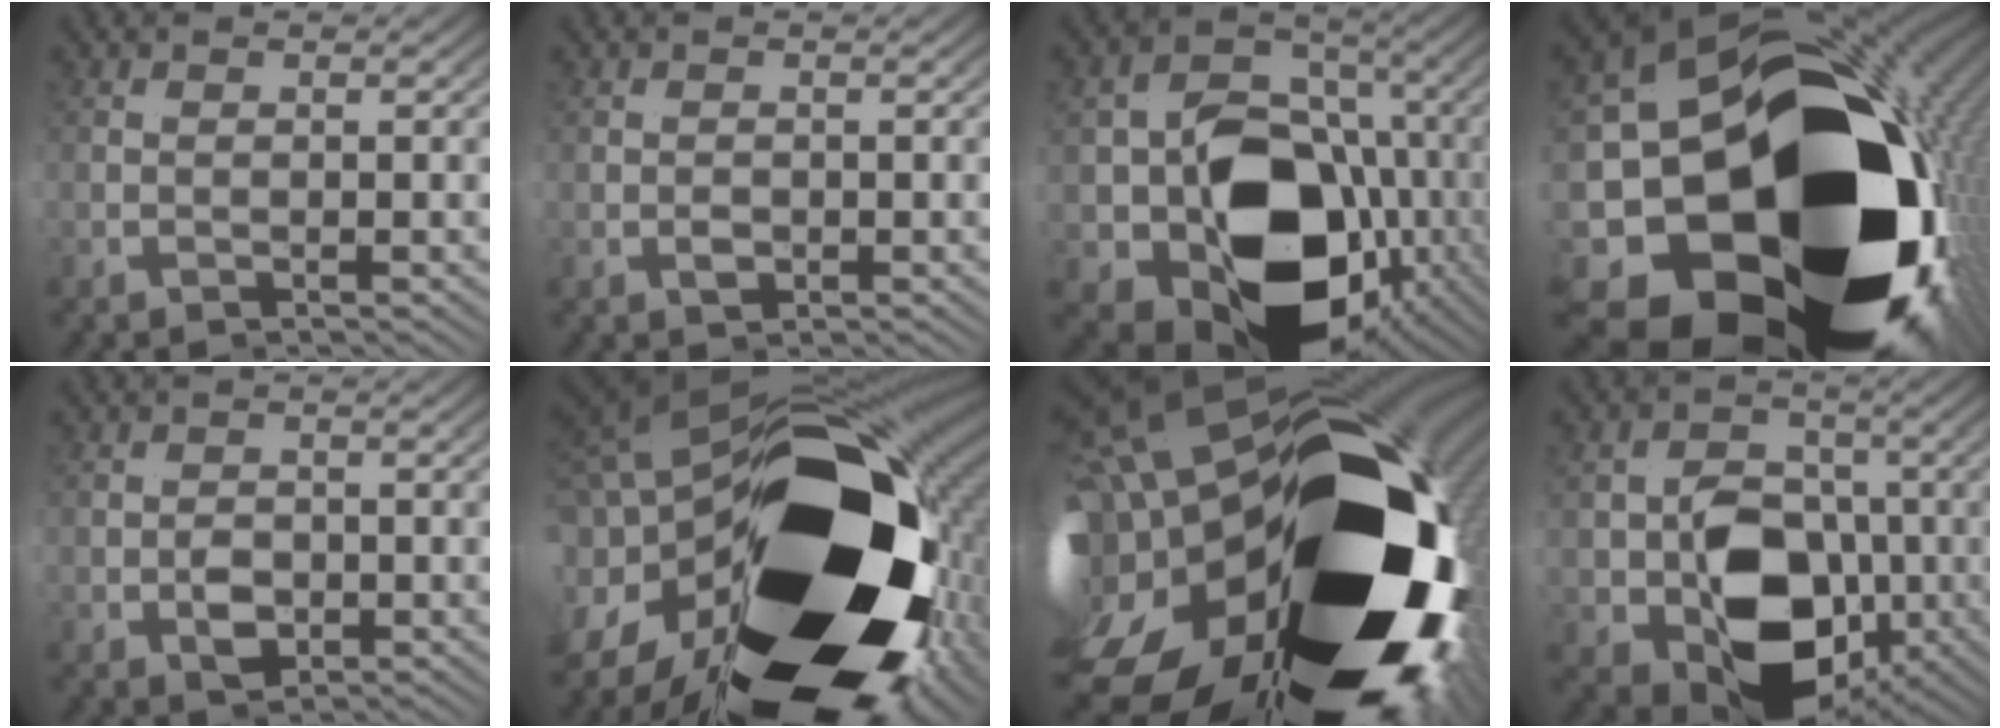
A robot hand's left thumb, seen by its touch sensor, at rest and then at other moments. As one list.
[{"total": 1.4, "force": [0.5, 0.7, 1.1], "torque": [-0.022, -0.003, 0.011]}, {"total": 21.9, "force": [-4.8, 13.3, 16.8], "torque": [-0.293, -0.057, -0.045]}, {"total": 38.1, "force": [-4.0, 20.1, 32.1], "torque": [-0.490, -0.057, -0.025]}, {"total": 3.6, "force": [0.7, 2.4, 2.5], "torque": [-0.045, -0.004, 0.013]}, {"total": 36.9, "force": [-1.6, 19.1, 31.5], "torque": [-0.452, -0.012, -0.016]}, {"total": 44.3, "force": [-5.0, 23.3, 37.3], "torque": [-0.552, -0.052, -0.046]}, {"total": 16.3, "force": [-3.0, 10.2, 12.3], "torque": [-0.203, -0.041, -0.029]}]